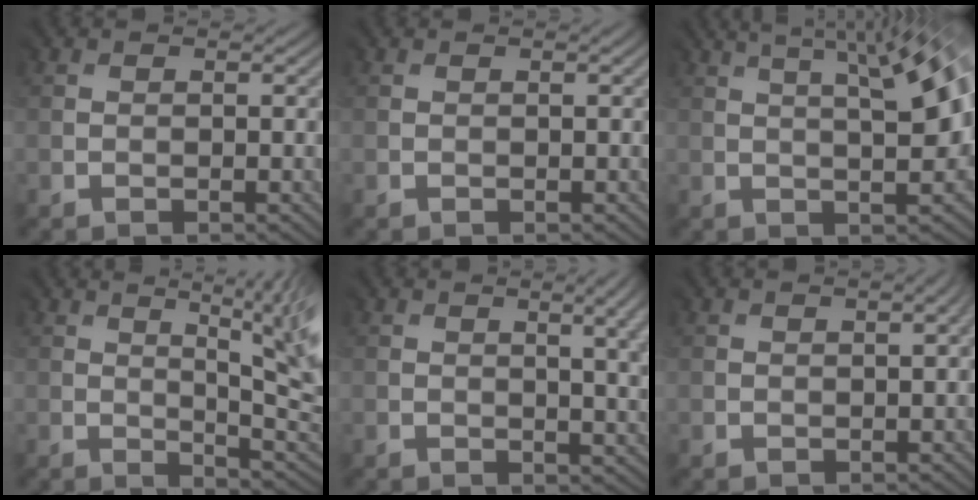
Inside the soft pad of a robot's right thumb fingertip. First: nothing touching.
{"total": 0.0}
{"total": 9.3, "force": [2.4, 1.7, 8.8], "torque": [-0.098, 0.044, 0.029]}
{"total": 10.2, "force": [2.5, 2.4, 9.6], "torque": [-0.120, 0.031, 0.041]}
{"total": 5.6, "force": [1.2, 1.9, 5.1], "torque": [-0.032, 0.015, 0.007]}
{"total": 0.8, "force": [-0.1, -0.7, -0.5], "torque": [0.009, 0.002, 0.001]}